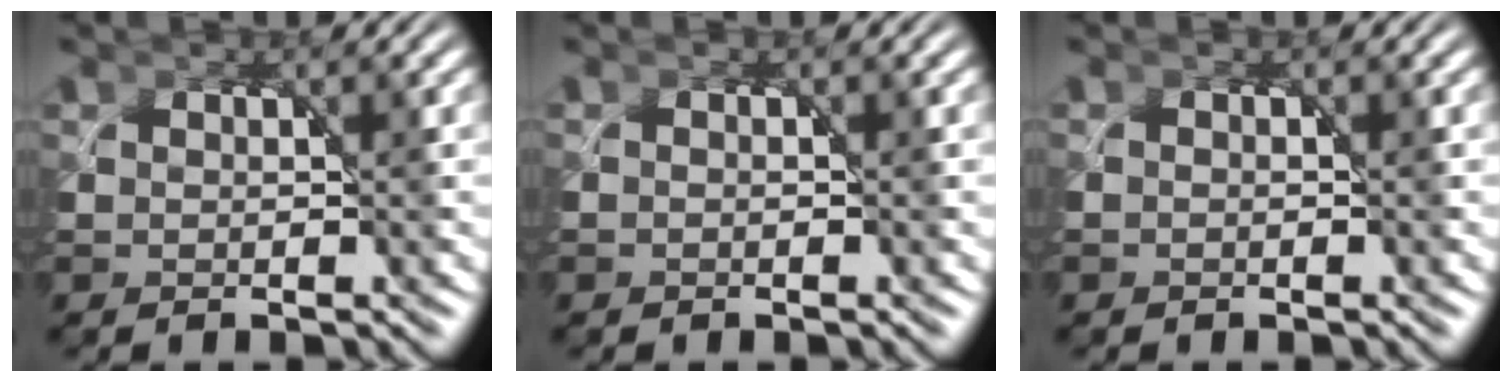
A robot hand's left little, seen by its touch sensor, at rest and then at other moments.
{"total": 0.0}
{"total": 0.0}